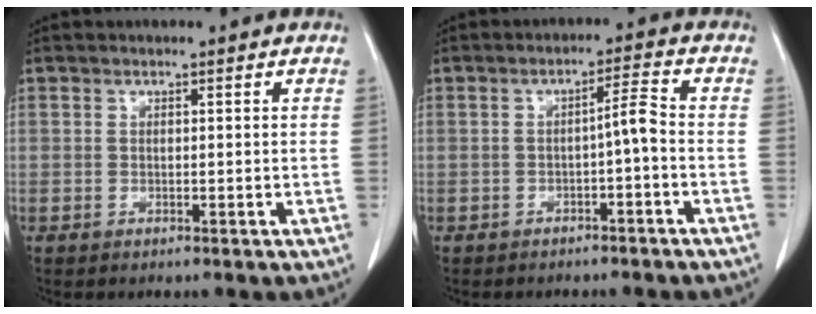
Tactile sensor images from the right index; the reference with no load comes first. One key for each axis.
{"total": 3.3, "fx": -1.3, "fy": 0.0, "fz": 3.1, "tx": -0.047, "ty": 0.011, "tz": -0.019}